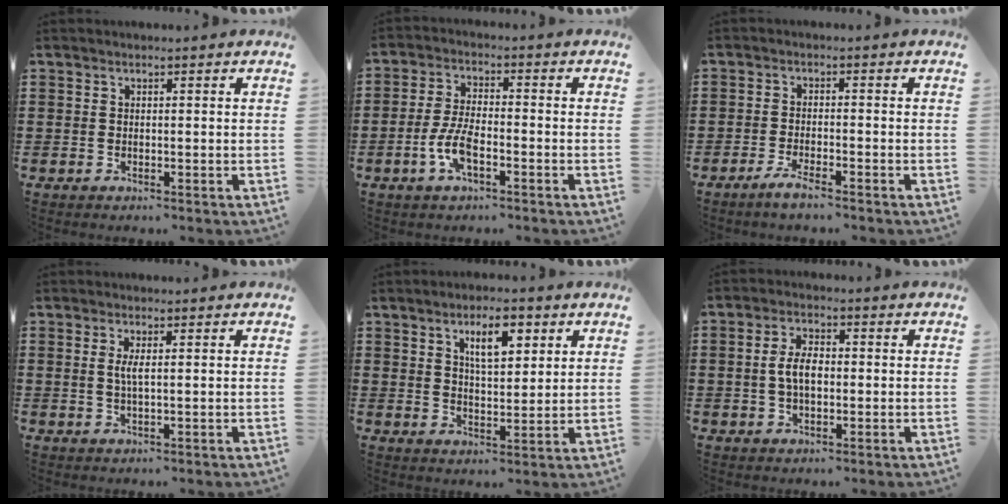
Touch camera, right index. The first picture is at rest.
{"total": 5.6, "force": [-2.2, 2.1, 4.7], "torque": [-0.118, -0.006, -0.050]}
{"total": 2.6, "force": [-2.1, 0.1, 1.5], "torque": [-0.033, 0.001, -0.041]}
{"total": 2.2, "force": [0.4, 0.4, 2.1], "torque": [-0.043, 0.000, 0.006]}
{"total": 6.2, "force": [3.1, 2.1, 4.9], "torque": [-0.080, -0.001, 0.046]}
{"total": 4.8, "force": [-0.2, 2.5, 4.1], "torque": [-0.094, 0.002, -0.009]}